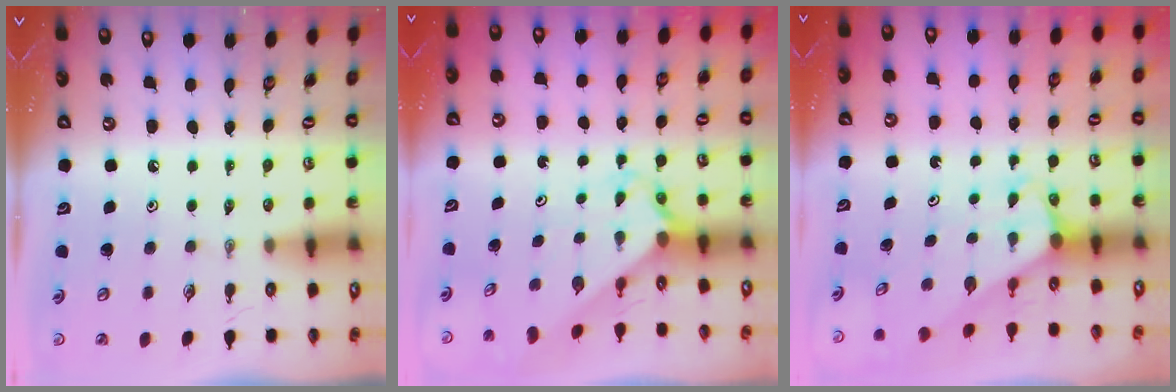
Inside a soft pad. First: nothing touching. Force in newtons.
{"total": 2.3, "press": 2.3, "slide": 0.2}
{"total": 2.9, "press": 2.9, "slide": 0.2}